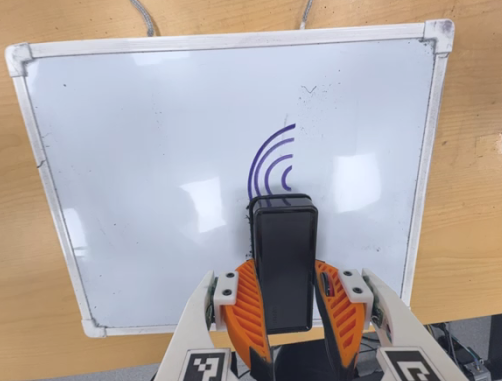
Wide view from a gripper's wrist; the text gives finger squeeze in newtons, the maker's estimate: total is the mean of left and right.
{"total": 7.3, "left": 6.3, "right": 8.3}